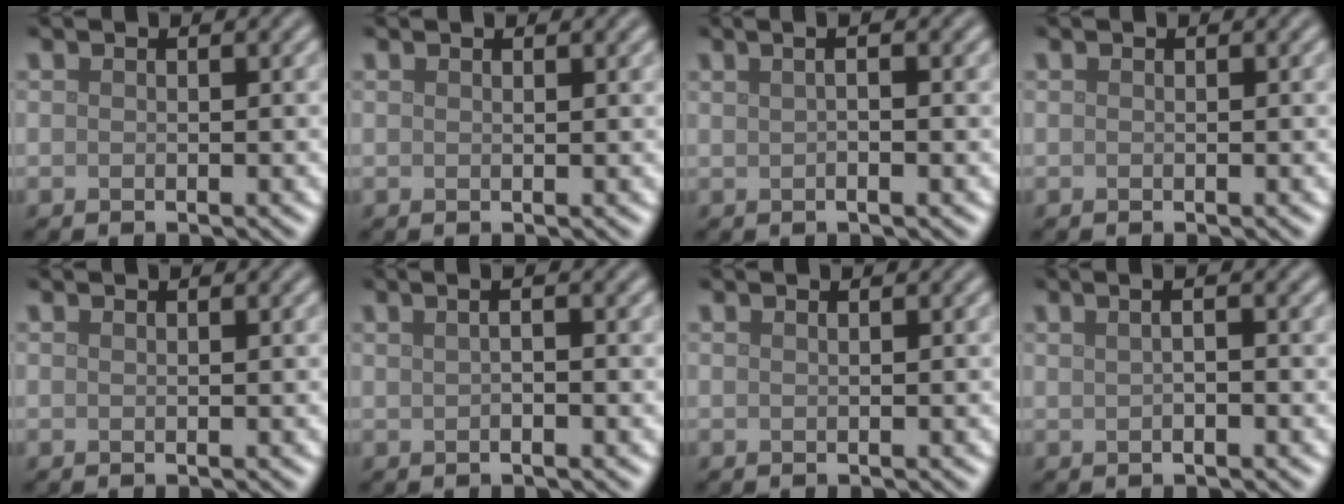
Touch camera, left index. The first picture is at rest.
{"total": 0.9, "force": [0.6, 0.2, 0.6], "torque": [-0.004, 0.004, 0.008]}
{"total": 3.6, "force": [1.1, 1.5, 3.0], "torque": [-0.023, 0.018, -0.004]}
{"total": 0.0}
{"total": 0.0}
{"total": 3.5, "force": [1.1, 1.6, 2.9], "torque": [-0.020, 0.023, -0.008]}
{"total": 0.6, "force": [0.4, 0.2, 0.4], "torque": [-0.002, 0.002, 0.002]}
{"total": 4.1, "force": [1.4, 2.1, 3.3], "torque": [-0.023, 0.032, -0.010]}